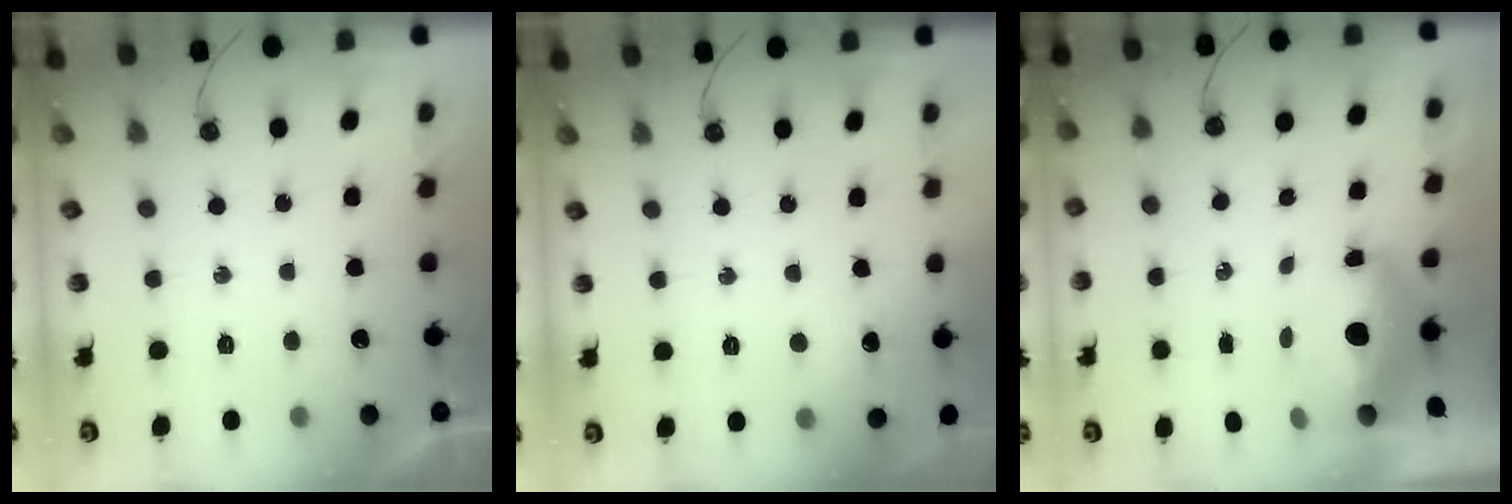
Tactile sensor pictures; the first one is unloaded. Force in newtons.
{"total": 5.7, "press": 5.7, "slide": 0.8}
{"total": 7.5, "press": 7.4, "slide": 1.2}